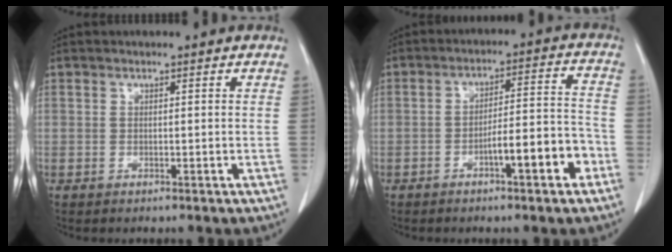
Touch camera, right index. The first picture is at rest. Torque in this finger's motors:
{"motor_torque": [0.96, -0.72, 0.22, 0.09]}